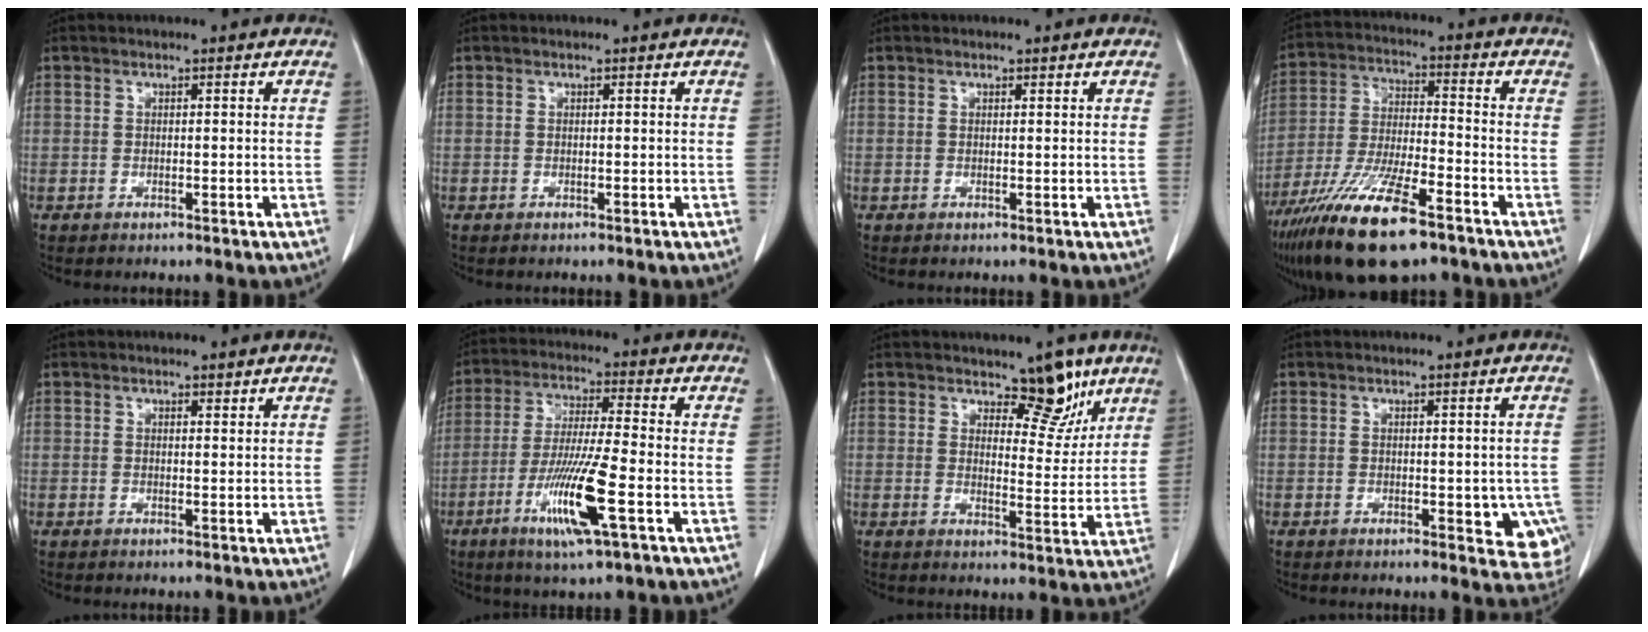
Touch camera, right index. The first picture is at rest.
{"total": 0.0}
{"total": 0.0}
{"total": 16.6, "force": [-10.8, 3.2, 12.2], "torque": [-0.253, -0.040, -0.199]}
{"total": 0.8, "force": [0.7, 0.2, 0.3], "torque": [-0.008, -0.005, 0.010]}
{"total": 11.7, "force": [-4.4, 0.0, 10.8], "torque": [-0.210, -0.020, -0.083]}
{"total": 7.0, "force": [5.1, 2.9, 3.9], "torque": [-0.034, -0.012, 0.073]}
{"total": 6.4, "force": [-1.6, 3.3, 5.2], "torque": [-0.036, -0.003, -0.017]}